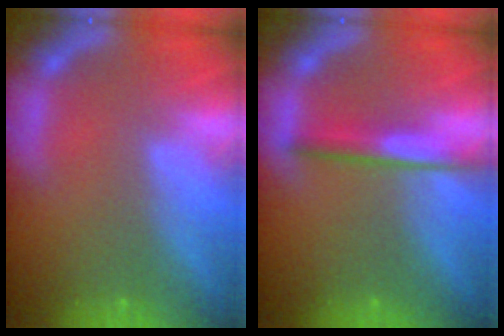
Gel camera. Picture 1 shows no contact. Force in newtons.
{"total": 3.0}